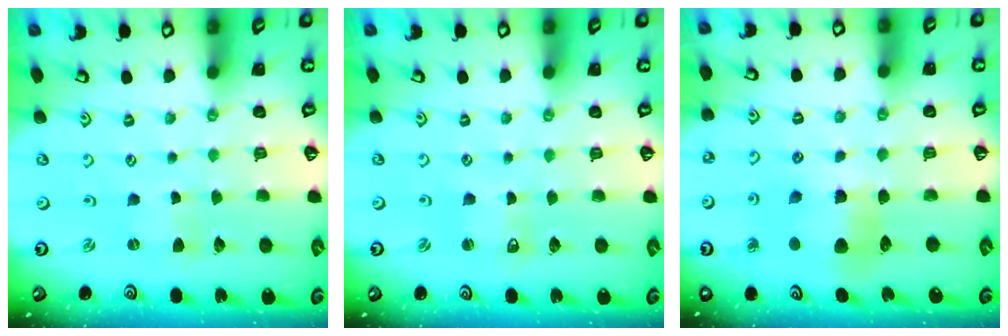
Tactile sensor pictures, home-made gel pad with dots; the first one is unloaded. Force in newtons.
{"total": 1.7, "press": 1.6, "slide": 0.3}
{"total": 8.2, "press": 8.1, "slide": 0.8}